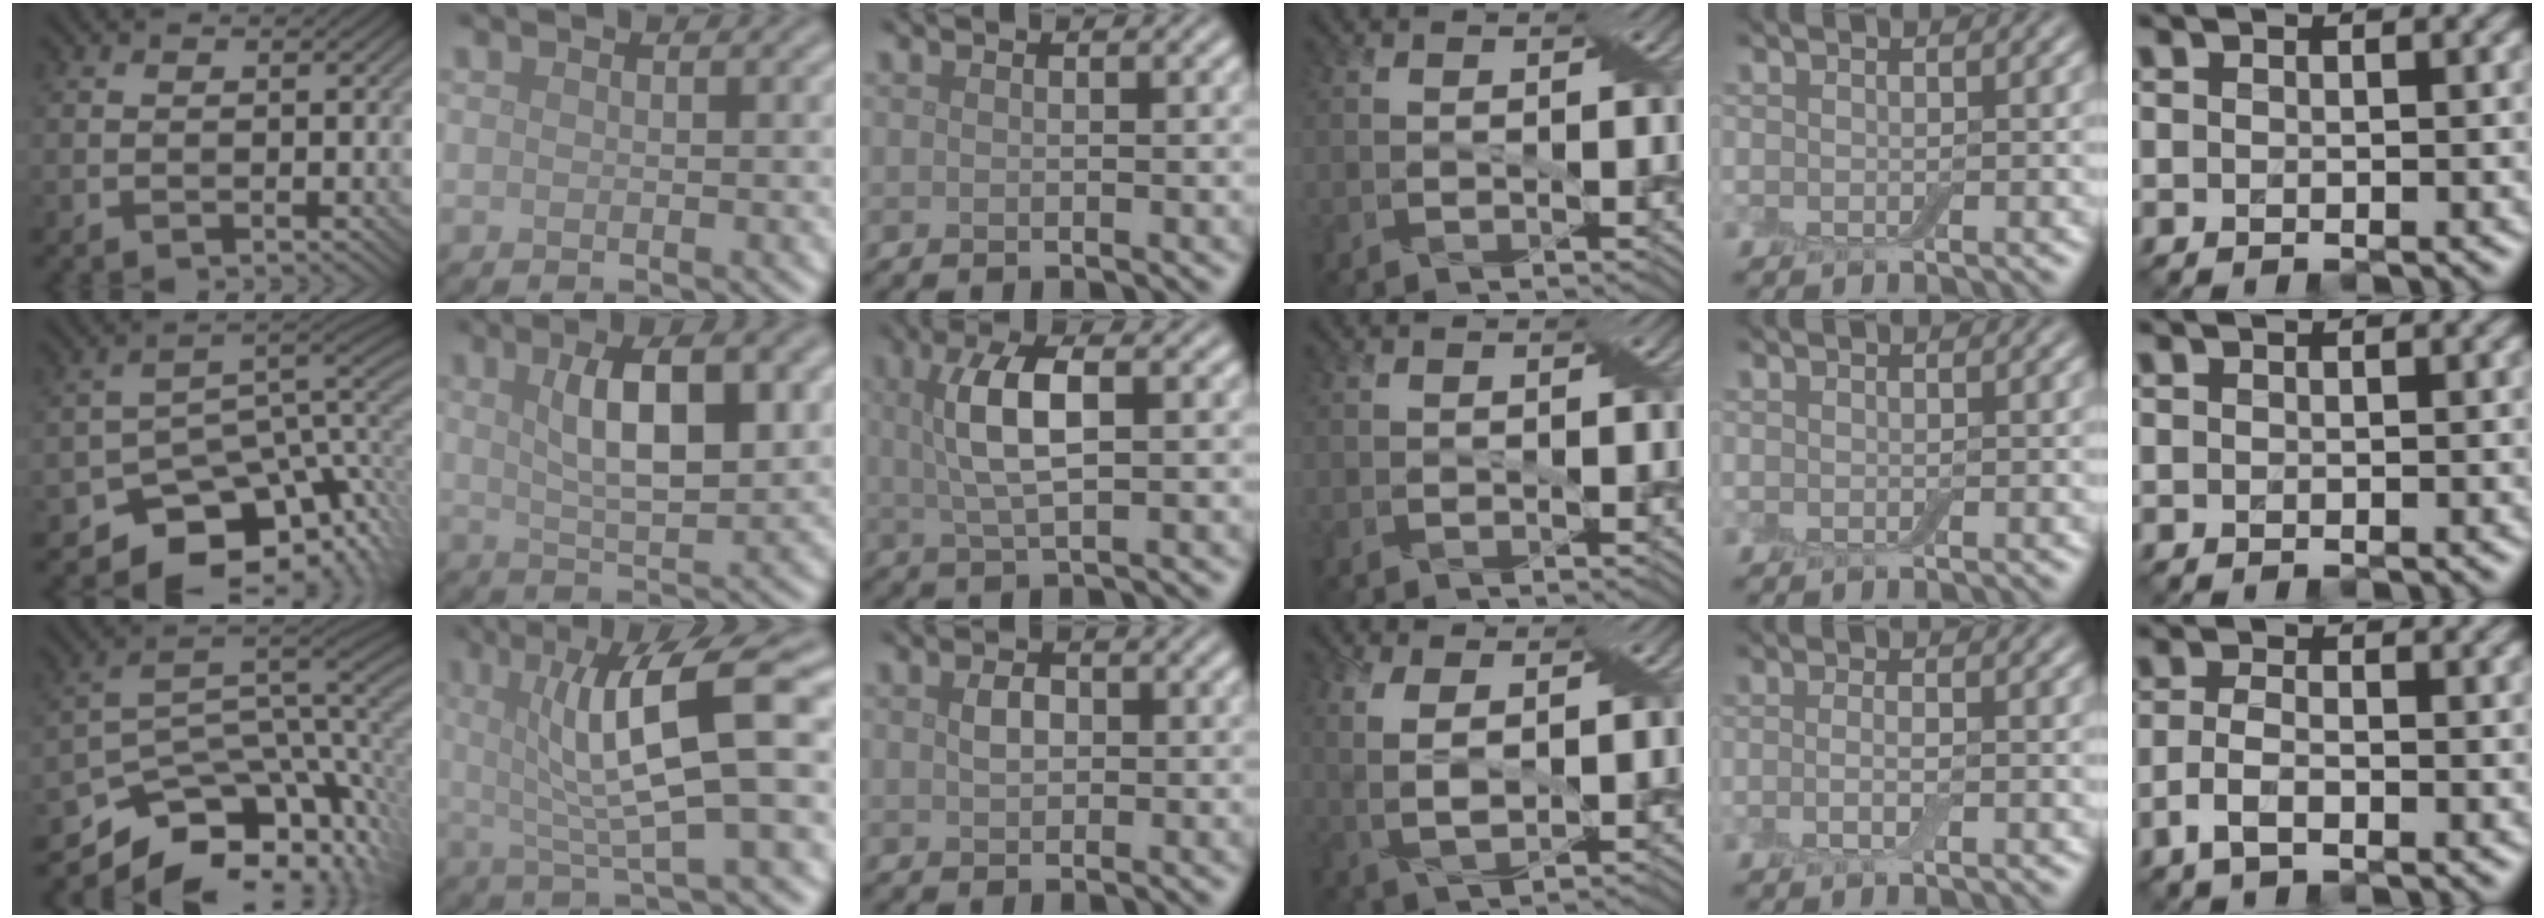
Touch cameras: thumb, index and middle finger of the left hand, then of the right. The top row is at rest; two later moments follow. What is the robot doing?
{"motion": "wrap", "object": "bandage"}